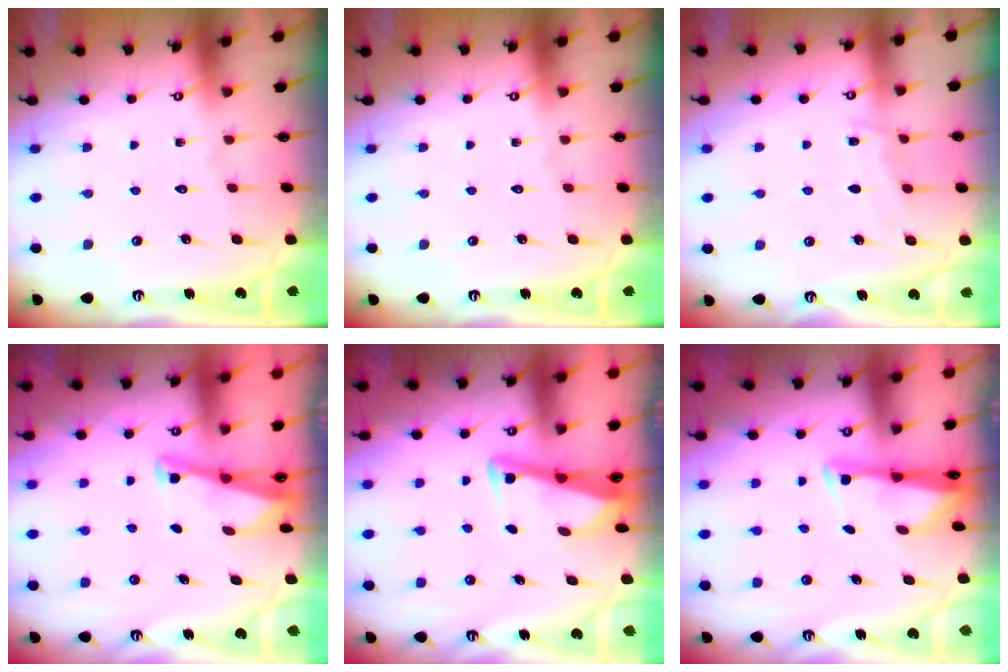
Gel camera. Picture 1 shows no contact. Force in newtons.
{"total": 0.0}
{"total": 5.7, "press": 5.7, "slide": 0.7}
{"total": 2.8, "press": 2.8, "slide": 0.4}
{"total": 3.4, "press": 3.4, "slide": 0.4}
{"total": 2.6, "press": 2.6, "slide": 0.4}